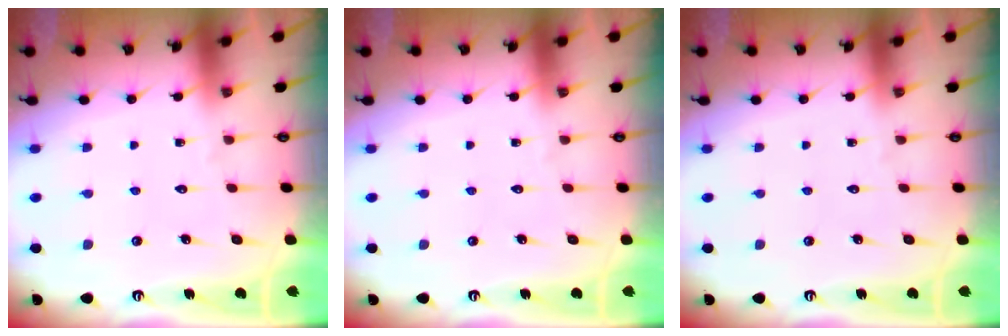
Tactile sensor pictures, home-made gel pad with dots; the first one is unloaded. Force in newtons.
{"total": 0.0}
{"total": 0.0}